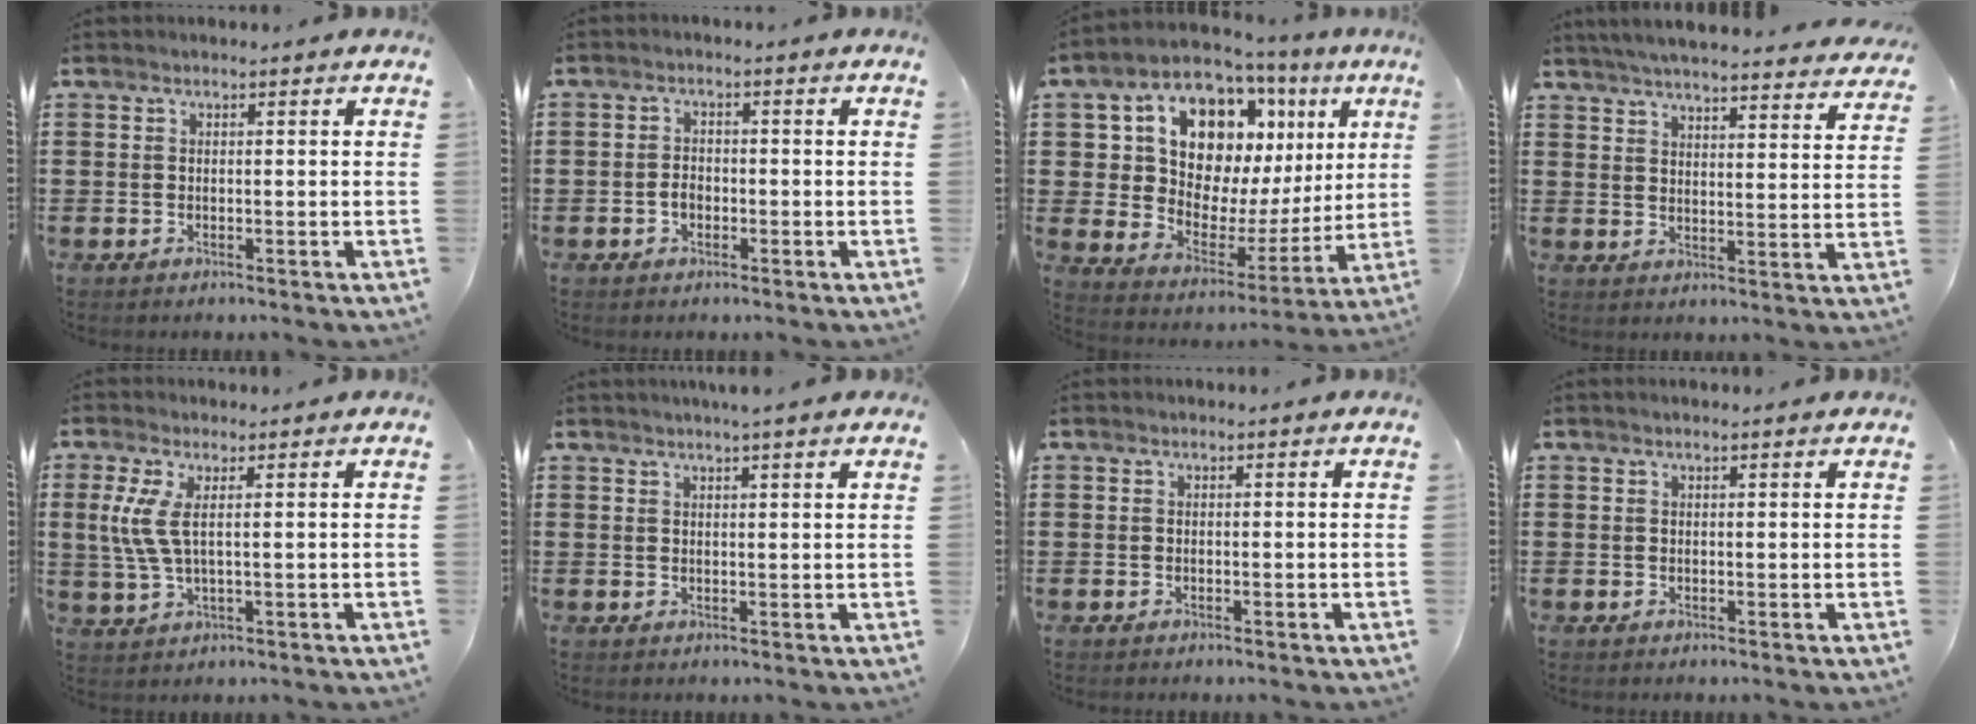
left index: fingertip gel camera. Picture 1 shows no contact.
{"total": 2.1, "force": [-0.7, 1.4, 1.4], "torque": [-0.029, 0.004, -0.015]}
{"total": 12.8, "force": [6.3, 8.7, 6.9], "torque": [-0.151, -0.037, 0.119]}
{"total": 4.8, "force": [4.6, -0.4, 1.0], "torque": [-0.041, -0.028, 0.079]}
{"total": 4.9, "force": [1.0, 1.1, 4.7], "torque": [-0.123, -0.012, 0.010]}
{"total": 2.2, "force": [1.9, -0.2, 1.1], "torque": [-0.024, 0.002, 0.037]}
{"total": 0.0}
{"total": 0.5, "force": [0.4, 0.0, 0.3], "torque": [-0.007, -0.001, 0.007]}